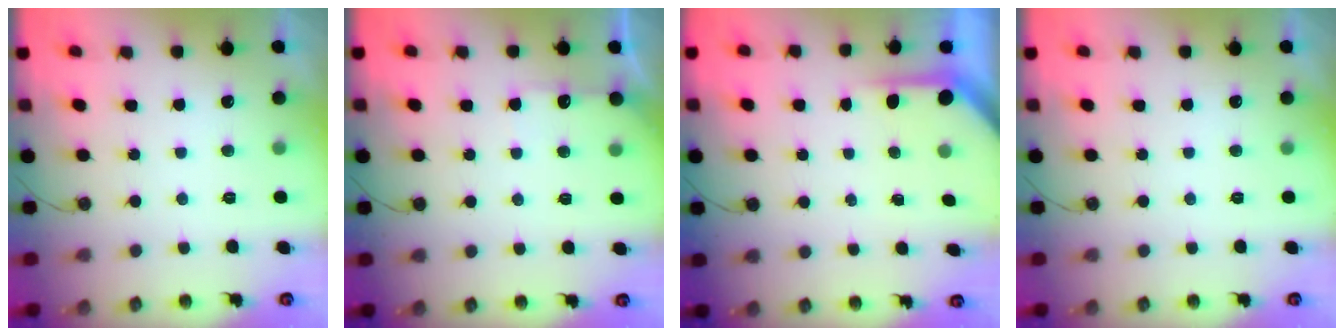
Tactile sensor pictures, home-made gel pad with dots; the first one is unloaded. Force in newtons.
{"total": 4.7, "press": 4.7, "slide": 0.6}
{"total": 3.9, "press": 3.9, "slide": 0.3}
{"total": 0.0}